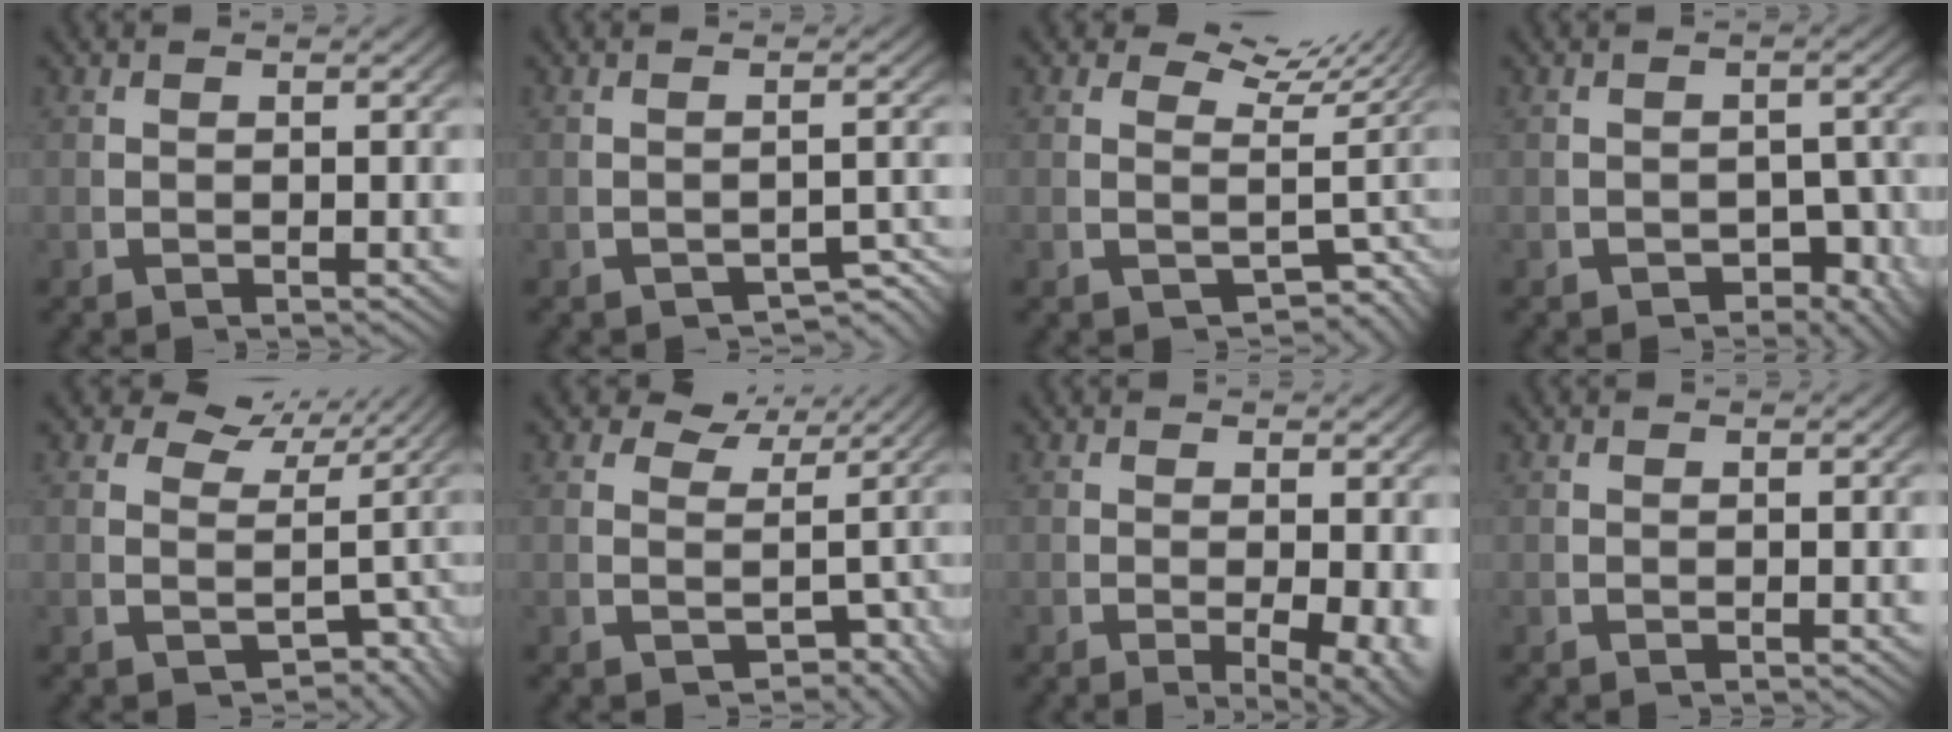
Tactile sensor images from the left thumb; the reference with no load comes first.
{"total": 2.8, "force": [-2.1, 1.2, 1.4], "torque": [-0.012, -0.008, -0.032]}
{"total": 5.1, "force": [1.1, 3.7, 3.3], "torque": [-0.036, -0.010, 0.021]}
{"total": 3.0, "force": [-1.6, 1.9, 1.6], "torque": [-0.020, -0.017, -0.023]}
{"total": 5.4, "force": [0.5, 4.3, 3.2], "torque": [-0.044, -0.023, 0.016]}
{"total": 4.3, "force": [0.5, 3.4, 2.5], "torque": [-0.033, -0.022, 0.018]}
{"total": 4.4, "force": [-0.8, 2.1, 3.8], "torque": [-0.062, -0.026, -0.002]}
{"total": 0.0}